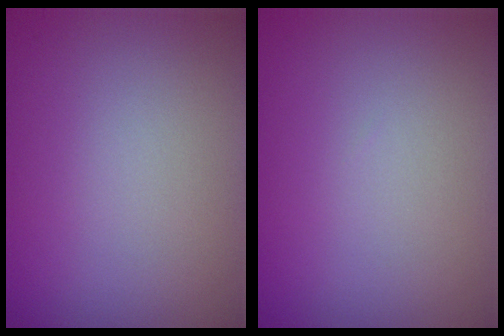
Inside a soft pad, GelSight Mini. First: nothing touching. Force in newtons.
{"total": 0.0}